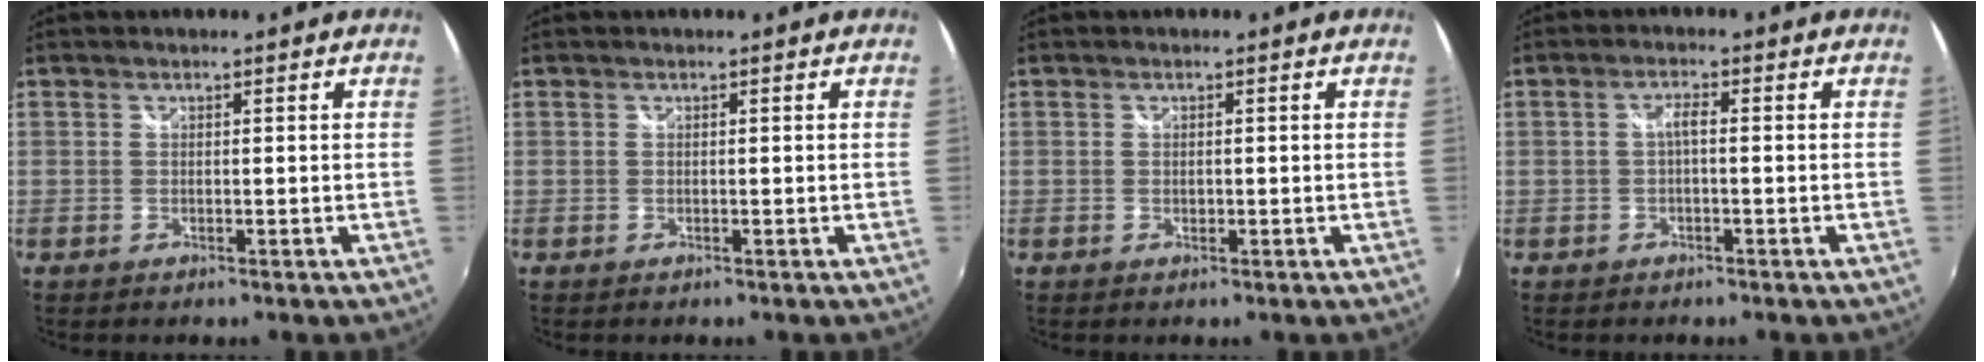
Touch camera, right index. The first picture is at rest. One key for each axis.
{"total": 0.0}
{"total": 0.7, "fx": -0.1, "fy": 0.5, "fz": 0.5, "tx": -0.009, "ty": -0.001, "tz": -0.002}
{"total": 1.9, "fx": -0.4, "fy": 0.4, "fz": 1.8, "tx": -0.035, "ty": 0.007, "tz": -0.008}